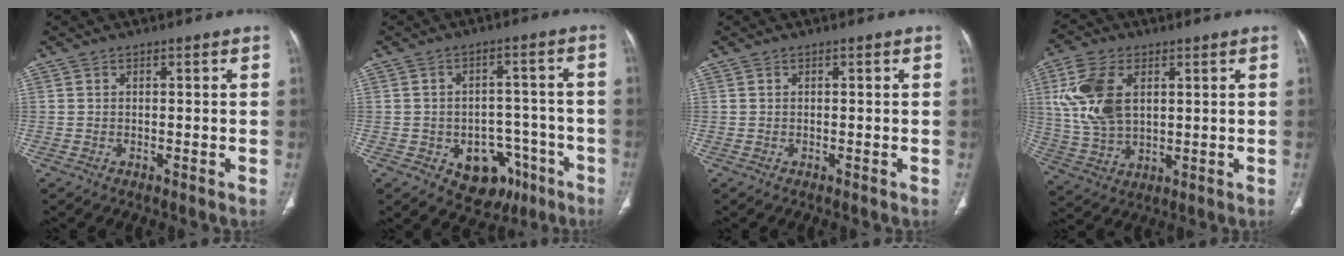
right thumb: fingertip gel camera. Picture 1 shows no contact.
{"total": 11.2, "force": [-5.3, 8.0, 5.8], "torque": [-0.039, 0.042, -0.060]}
{"total": 0.0}
{"total": 12.9, "force": [3.4, 7.7, 9.7], "torque": [-0.203, -0.004, 0.073]}